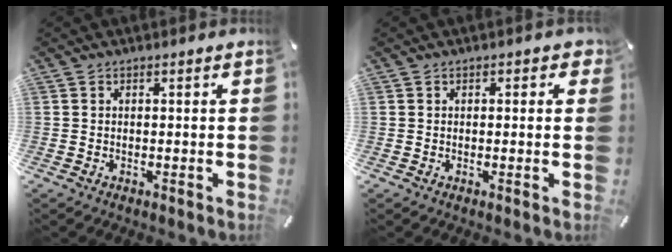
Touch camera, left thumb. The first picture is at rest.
{"total": 1.2, "force": [0.3, 0.9, 0.7], "torque": [0.003, 0.000, 0.000]}